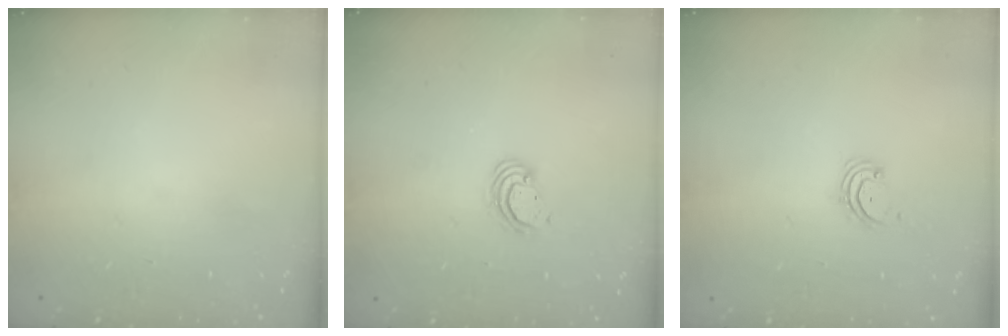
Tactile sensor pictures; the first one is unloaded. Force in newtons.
{"total": 3.9, "press": 3.9, "slide": 0.2}
{"total": 2.1, "press": 2.1, "slide": 0.3}